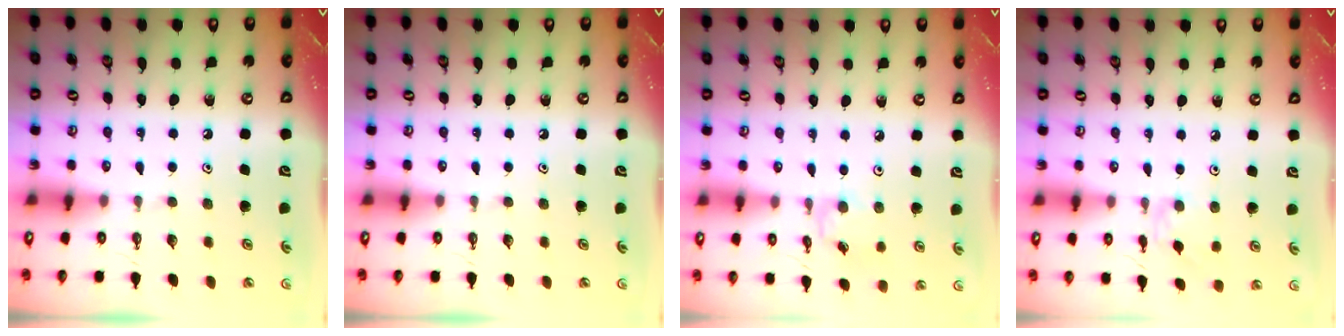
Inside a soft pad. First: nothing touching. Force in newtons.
{"total": 0.0}
{"total": 3.3, "press": 3.3, "slide": 0.3}
{"total": 2.5, "press": 2.5, "slide": 0.4}